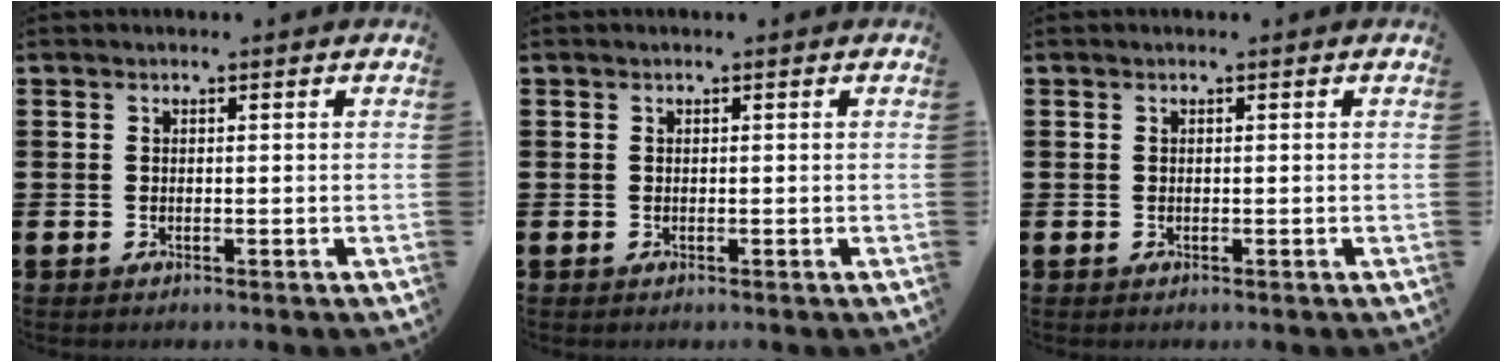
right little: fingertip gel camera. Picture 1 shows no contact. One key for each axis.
{"total": 0.0}
{"total": 0.0}